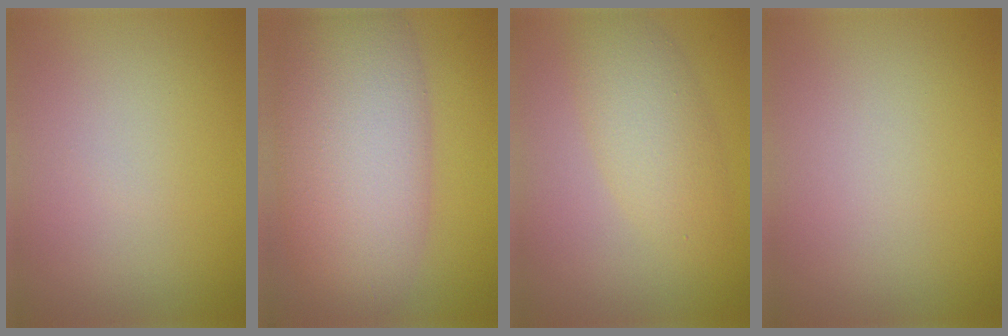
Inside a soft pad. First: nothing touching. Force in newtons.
{"total": 10.7, "press": 10.6, "slide": 0.4}
{"total": 3.9, "press": 3.9, "slide": 0.1}
{"total": 0.0}